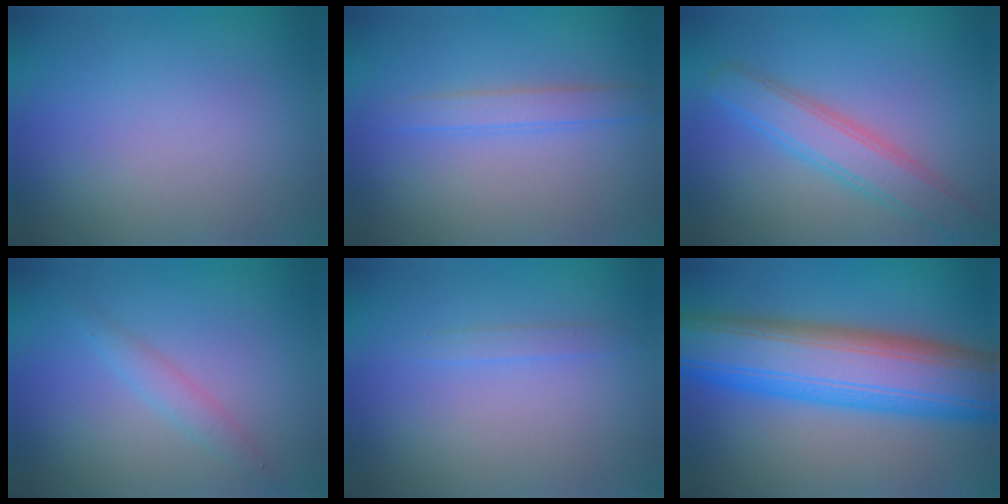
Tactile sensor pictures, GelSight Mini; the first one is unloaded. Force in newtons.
{"total": 1.9, "press": 1.9, "slide": 0.0}
{"total": 4.5, "press": 4.5, "slide": 0.2}
{"total": 1.7, "press": 1.7, "slide": 0.1}
{"total": 0.8, "press": 0.8, "slide": 0.1}
{"total": 12.9, "press": 12.9, "slide": 0.1}